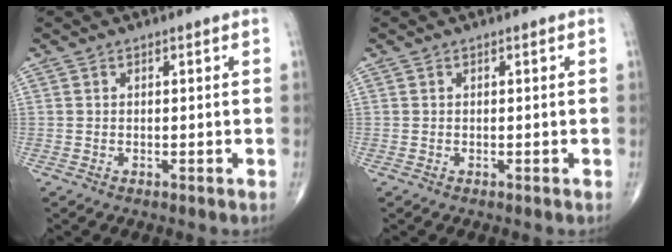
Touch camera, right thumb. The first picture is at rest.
{"total": 0.0}